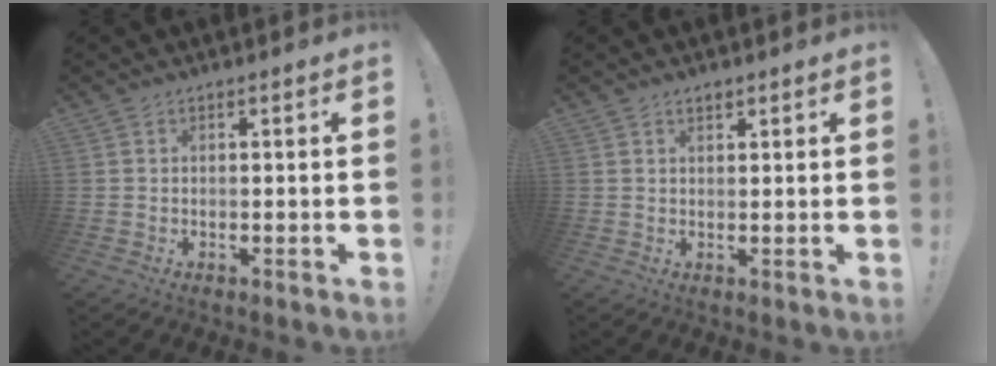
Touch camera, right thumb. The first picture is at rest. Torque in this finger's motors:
{"motor_torque": [-0.13, 0.47, 0.24, -0.10, 0.00]}